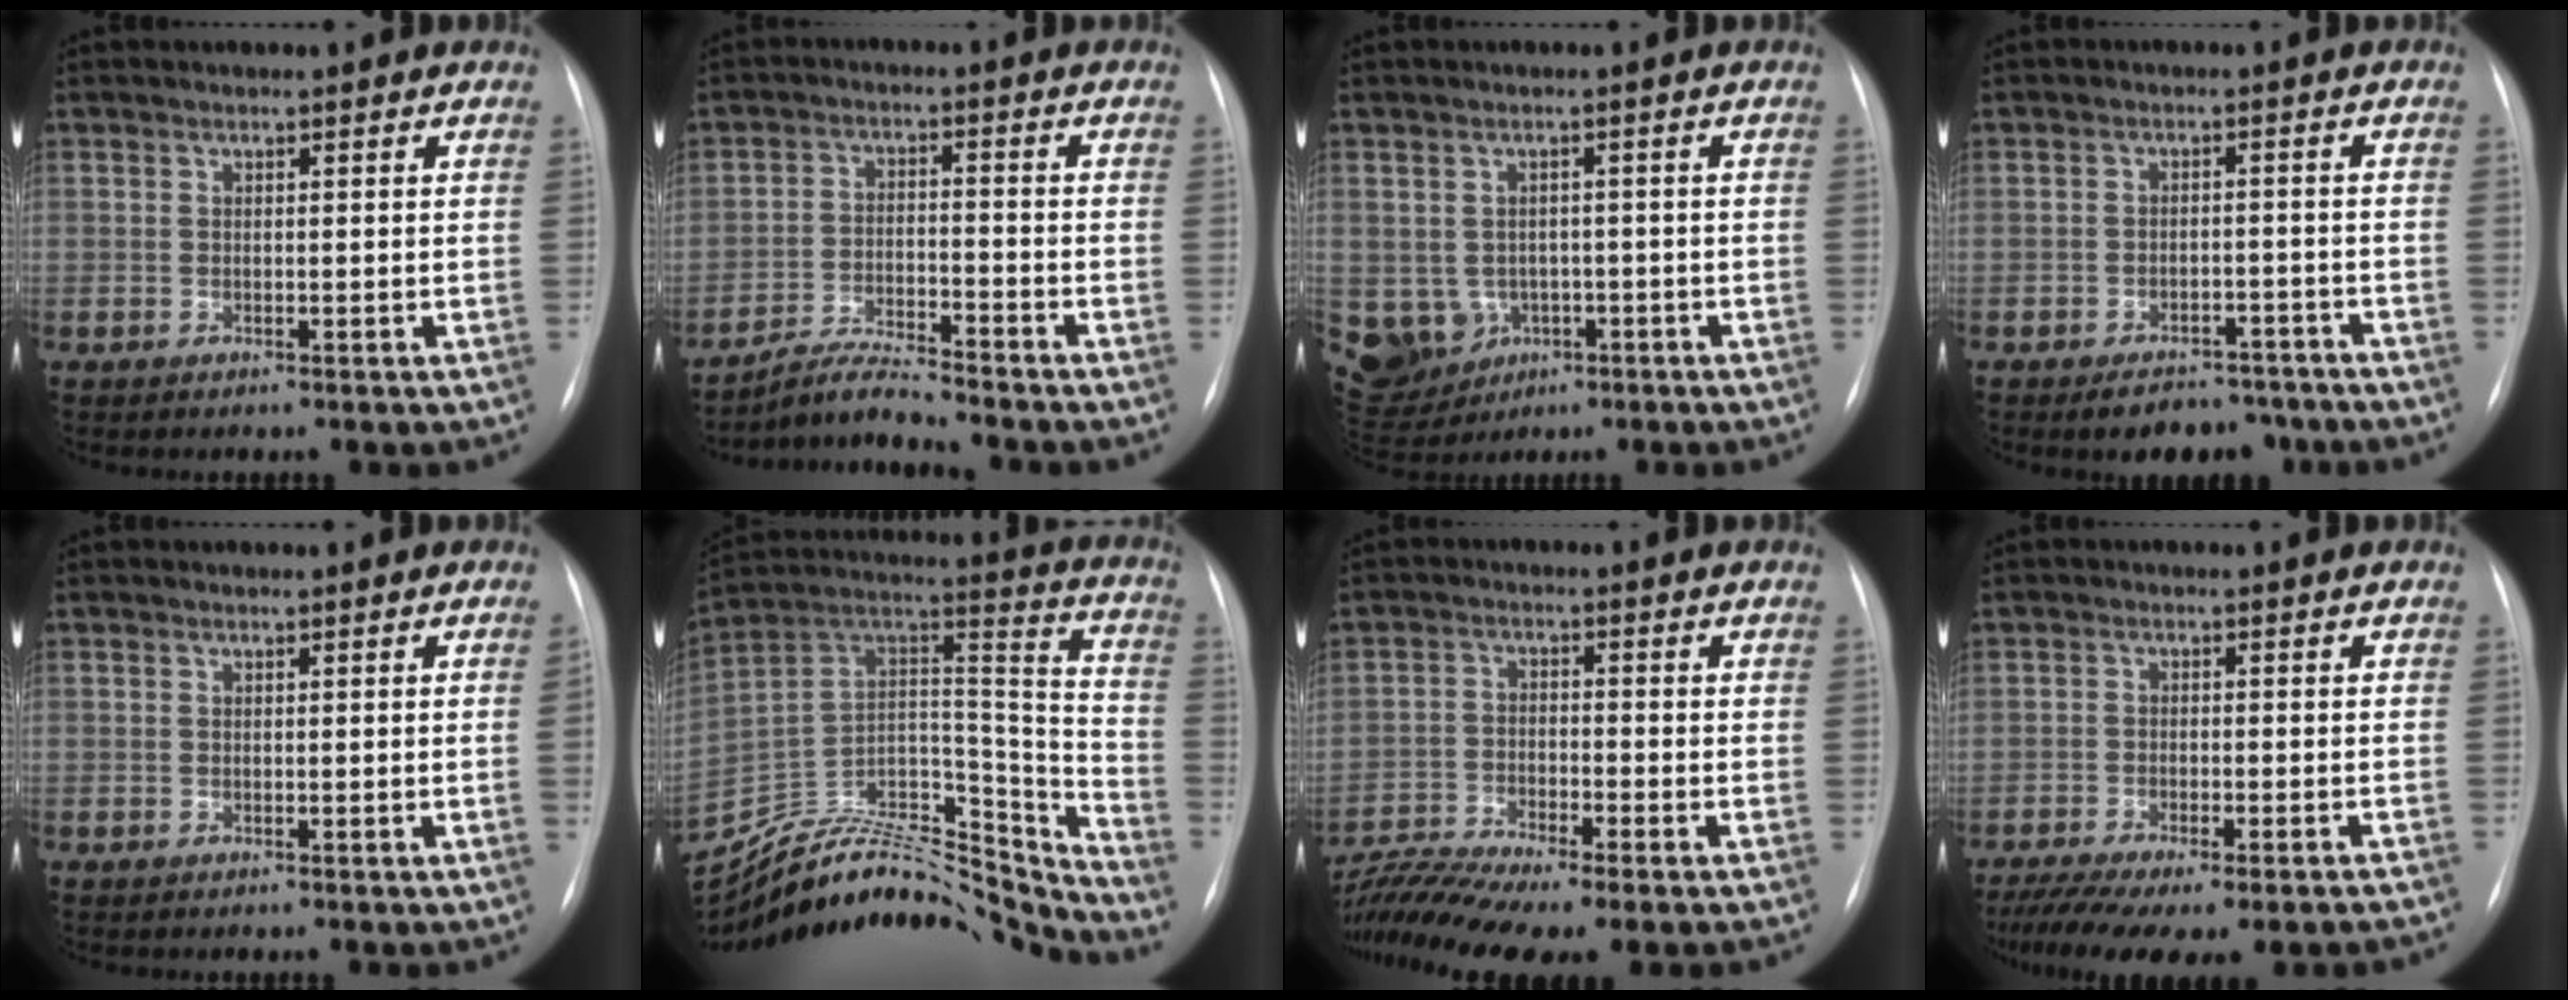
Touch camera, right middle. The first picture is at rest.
{"total": 5.5, "force": [-5.3, -1.0, 0.7], "torque": [-0.019, -0.014, -0.099]}
{"total": 11.5, "force": [-3.1, 10.5, 3.5], "torque": [-0.108, 0.018, -0.030]}
{"total": 6.7, "force": [-5.5, 3.2, 2.1], "torque": [-0.024, 0.007, -0.073]}
{"total": 0.6, "force": [-0.1, -0.2, 0.5], "torque": [-0.010, 0.003, 0.000]}
{"total": 29.9, "force": [-28.3, 5.9, 7.8], "torque": [-0.124, 0.026, -0.434]}
{"total": 9.8, "force": [-8.6, -0.4, 4.7], "torque": [-0.100, -0.004, -0.154]}
{"total": 15.5, "force": [-12.7, 3.7, 8.2], "torque": [-0.143, -0.014, -0.175]}